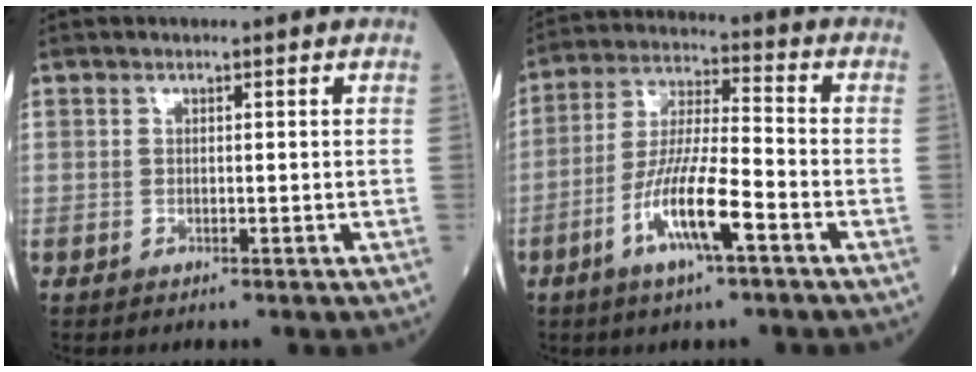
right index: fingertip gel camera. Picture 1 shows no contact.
{"total": 11.1, "force": [-4.9, 1.2, 9.9], "torque": [-0.192, -0.006, -0.094]}